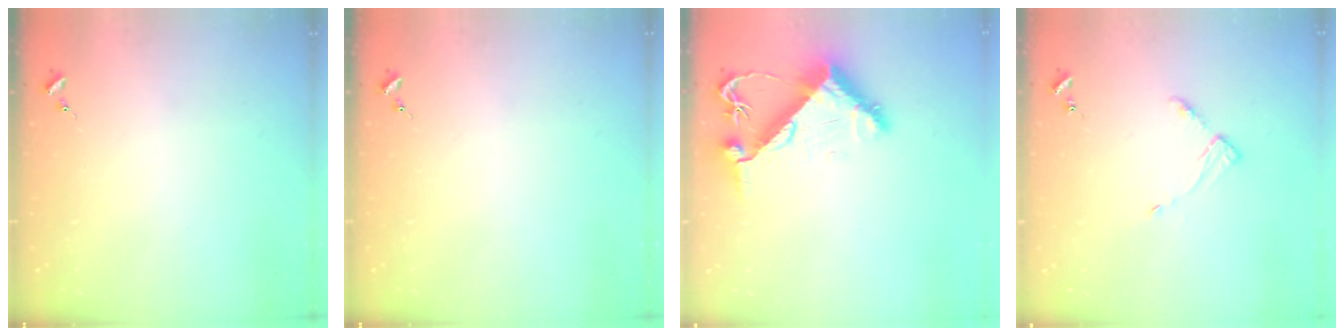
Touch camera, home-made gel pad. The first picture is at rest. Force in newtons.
{"total": 0.0}
{"total": 10.3, "press": 10.2, "slide": 1.5}
{"total": 4.9, "press": 4.8, "slide": 0.6}